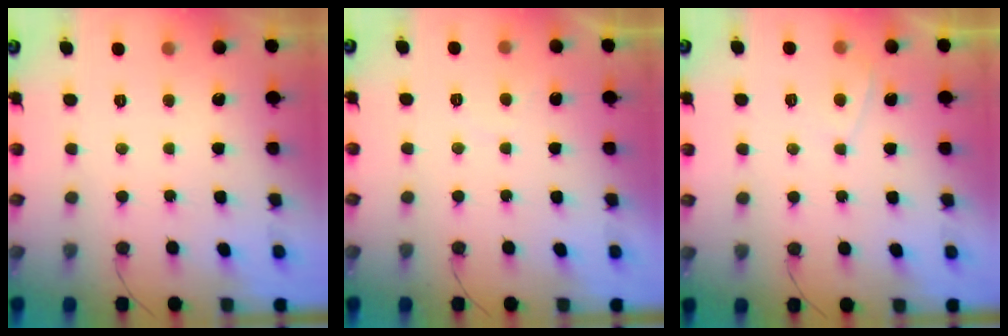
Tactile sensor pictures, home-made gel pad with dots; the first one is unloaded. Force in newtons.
{"total": 0.8, "press": 0.6, "slide": 0.6}
{"total": 2.8, "press": 2.7, "slide": 0.3}